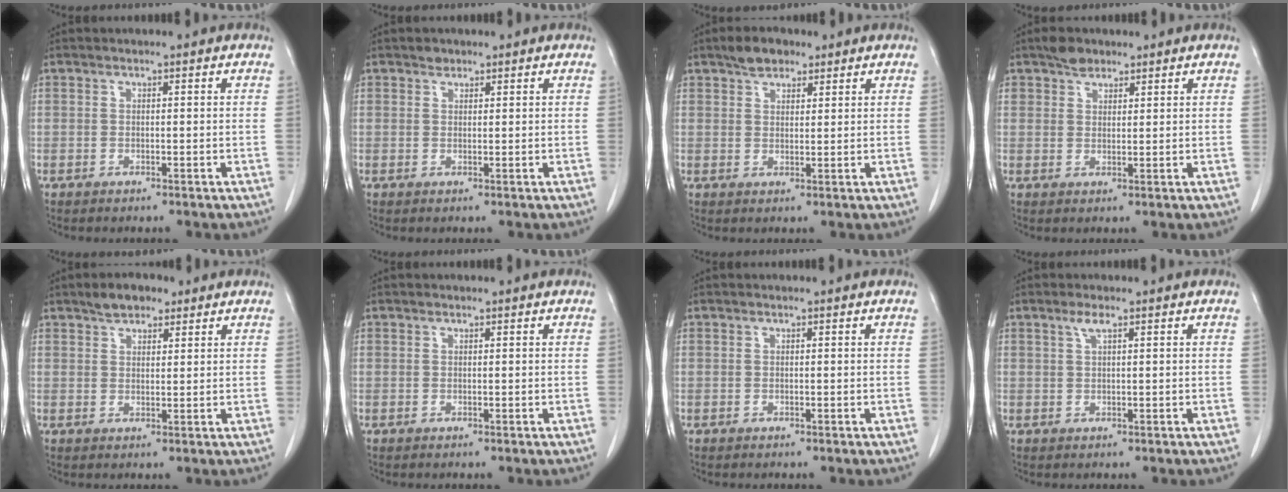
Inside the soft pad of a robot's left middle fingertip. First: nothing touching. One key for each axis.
{"total": 1.1, "fx": 0.9, "fy": 0.6, "fz": 0.2, "tx": -0.005, "ty": 0.004, "tz": 0.014}
{"total": 4.1, "fx": 3.0, "fy": 2.0, "fz": 2.0, "tx": -0.040, "ty": 0.011, "tz": 0.054}
{"total": 3.2, "fx": 2.5, "fy": 1.8, "fz": 1.0, "tx": -0.022, "ty": 0.009, "tz": 0.046}
{"total": 4.4, "fx": 3.2, "fy": 2.0, "fz": 2.3, "tx": -0.044, "ty": 0.012, "tz": 0.055}
{"total": 0.0}
{"total": 0.0}
{"total": 1.6, "fx": 0.9, "fy": 0.1, "fz": 1.3, "tx": -0.029, "ty": 0.004, "tz": 0.020}